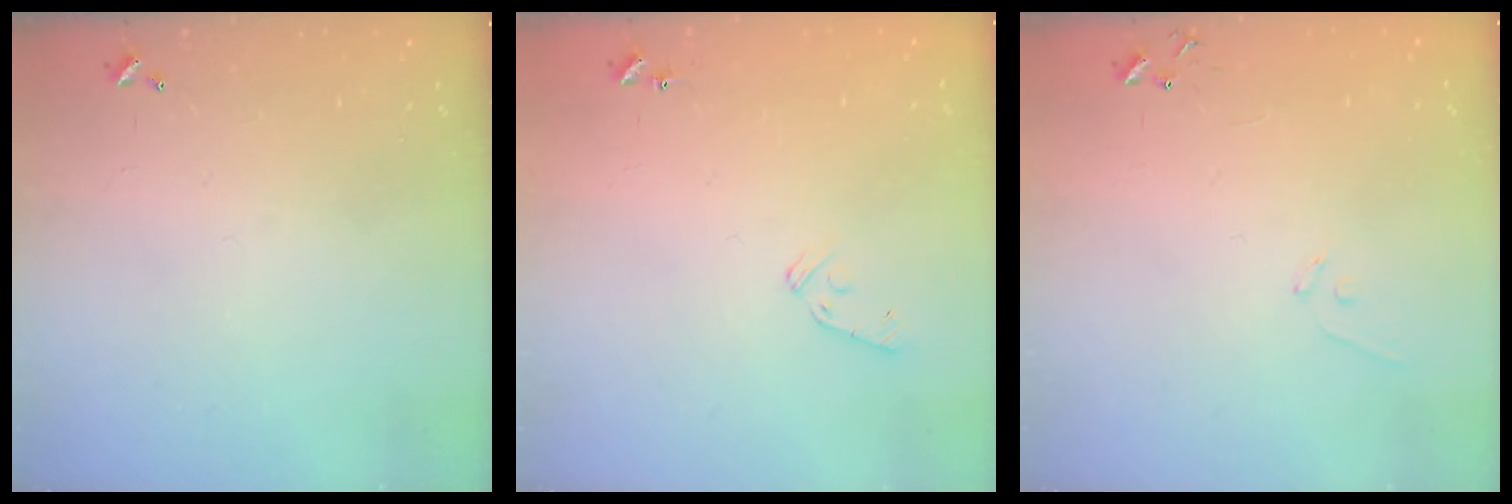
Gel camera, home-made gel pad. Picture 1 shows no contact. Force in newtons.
{"total": 8.0, "press": 7.9, "slide": 0.7}
{"total": 7.4, "press": 7.3, "slide": 0.6}